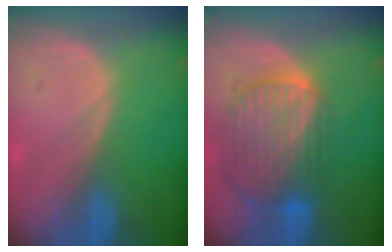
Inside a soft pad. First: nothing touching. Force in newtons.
{"total": 10.4, "press": 8.7, "slide": 5.6}